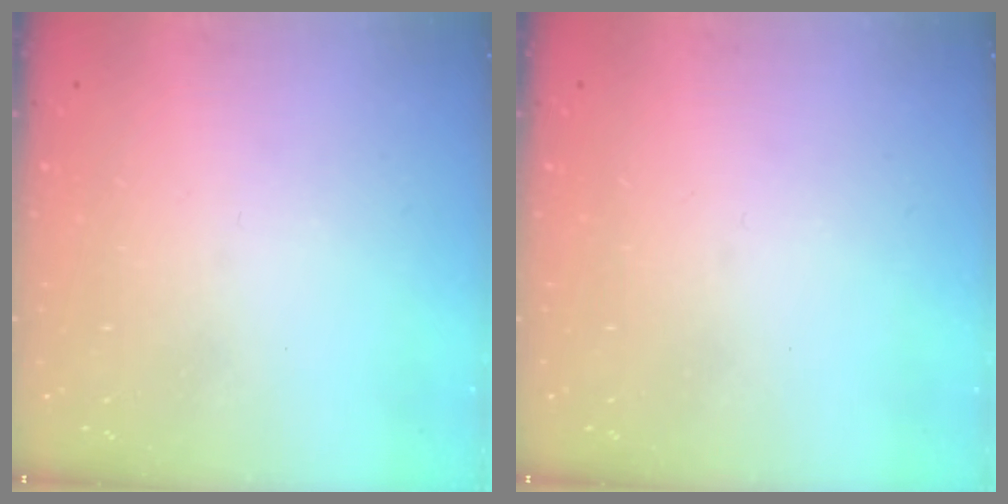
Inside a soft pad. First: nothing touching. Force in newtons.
{"total": 0.0}